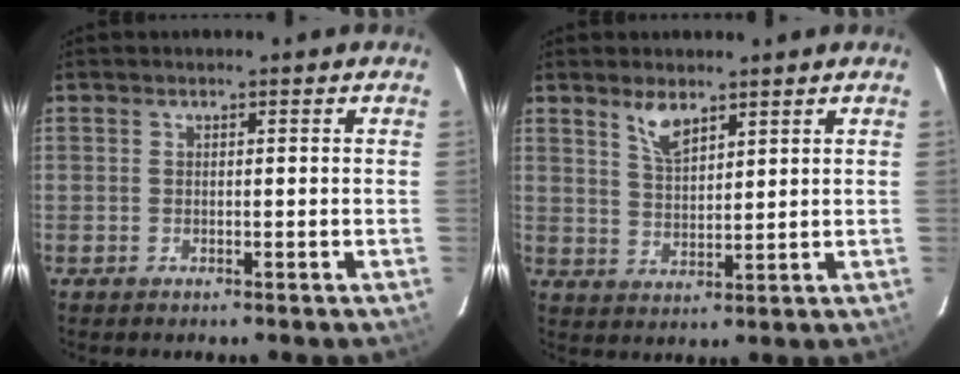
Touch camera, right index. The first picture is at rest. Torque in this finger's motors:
{"motor_torque": [0.59, 0.56, 0.06, 0.05]}